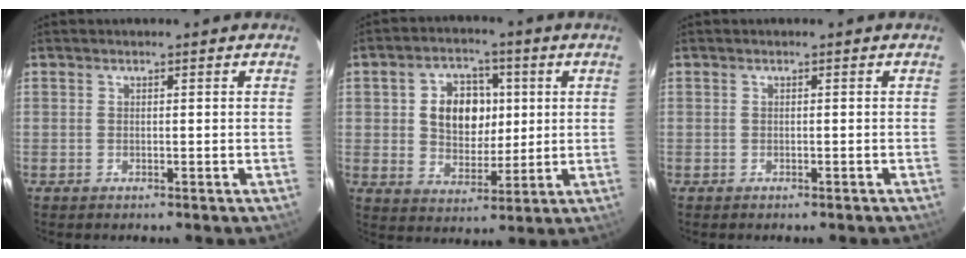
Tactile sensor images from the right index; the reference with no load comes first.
{"total": 10.4, "force": [1.8, 7.8, 6.7], "torque": [-0.126, 0.018, 0.038]}
{"total": 0.5, "force": [-0.5, 0.0, 0.2], "torque": [-0.001, 0.002, -0.008]}